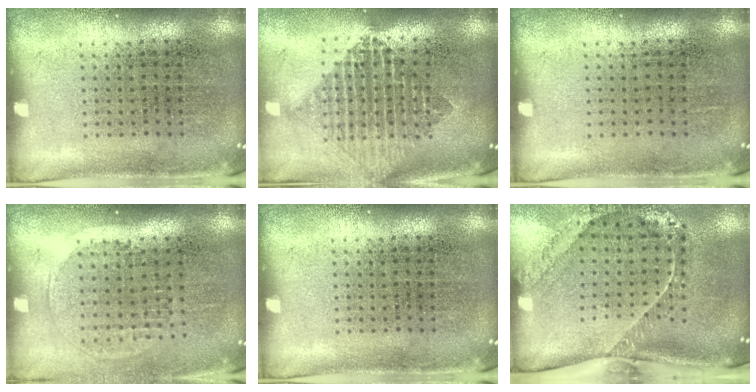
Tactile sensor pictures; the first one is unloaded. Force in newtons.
{"total": 2.0, "press": 1.7, "slide": 1.1}
{"total": 0.0}
{"total": 1.3, "press": 1.2, "slide": 0.6}
{"total": 0.0}
{"total": 2.5, "press": 1.8, "slide": 1.8}